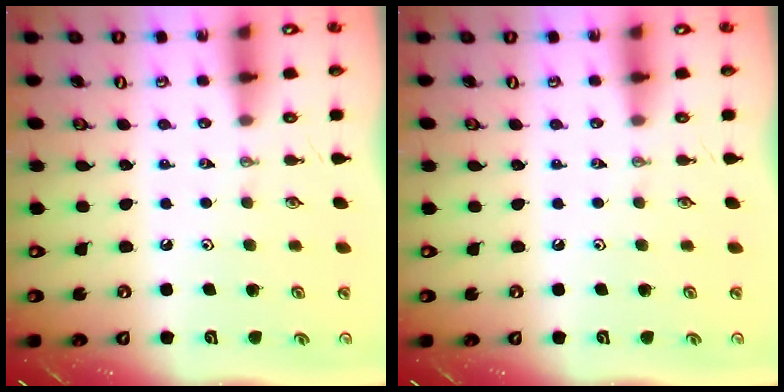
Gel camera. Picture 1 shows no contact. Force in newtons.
{"total": 0.0}